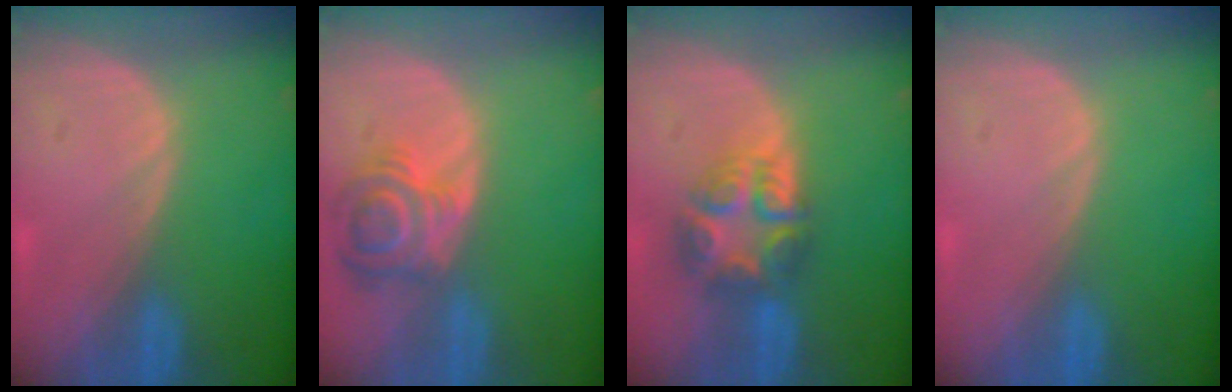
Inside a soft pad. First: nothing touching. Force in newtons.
{"total": 6.1, "press": 6.1, "slide": 0.3}
{"total": 7.7, "press": 6.7, "slide": 3.7}
{"total": 0.0}